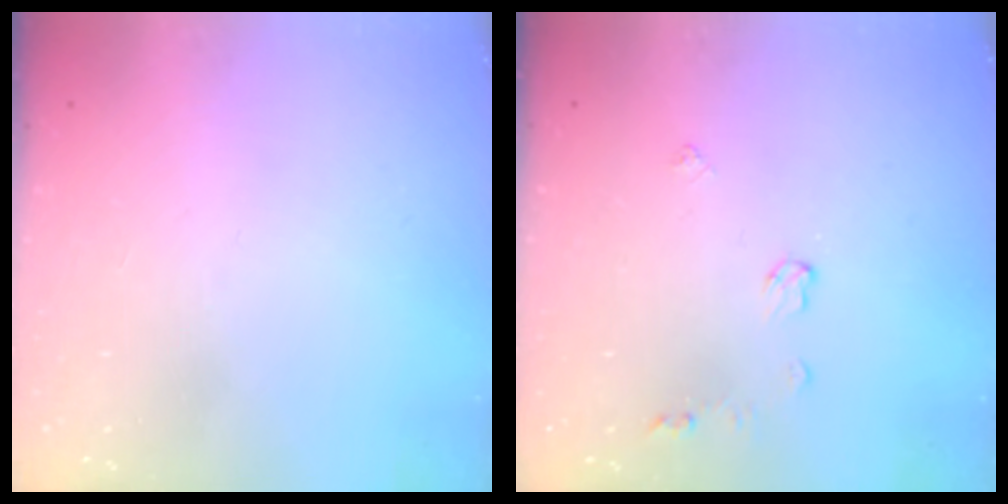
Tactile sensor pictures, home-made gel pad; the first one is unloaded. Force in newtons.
{"total": 4.5, "press": 4.4, "slide": 0.6}